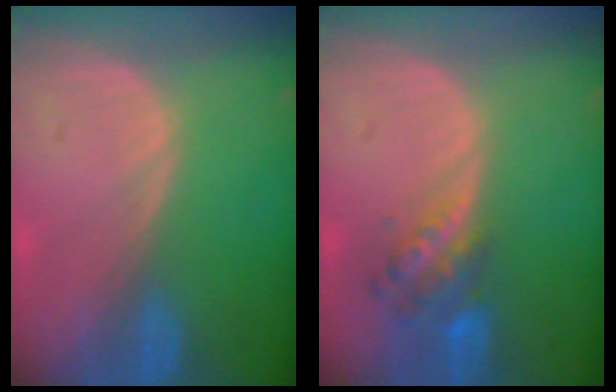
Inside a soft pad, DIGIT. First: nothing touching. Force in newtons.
{"total": 5.7, "press": 5.0, "slide": 2.8}